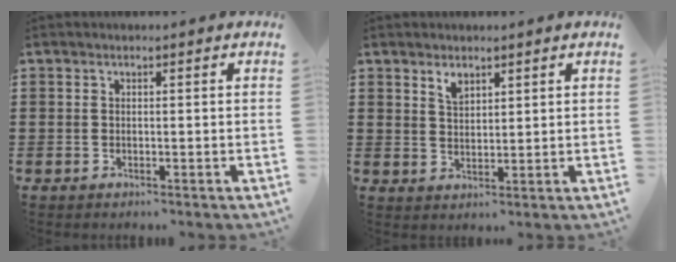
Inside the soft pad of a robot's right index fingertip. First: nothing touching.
{"total": 2.4, "force": [1.9, 1.2, 1.1], "torque": [-0.025, 0.002, 0.036]}